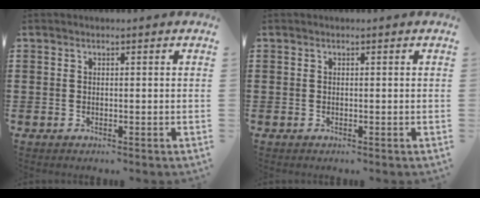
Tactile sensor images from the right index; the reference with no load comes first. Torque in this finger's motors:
{"motor_torque": [0.39, 0.54, -0.07, 0.00]}